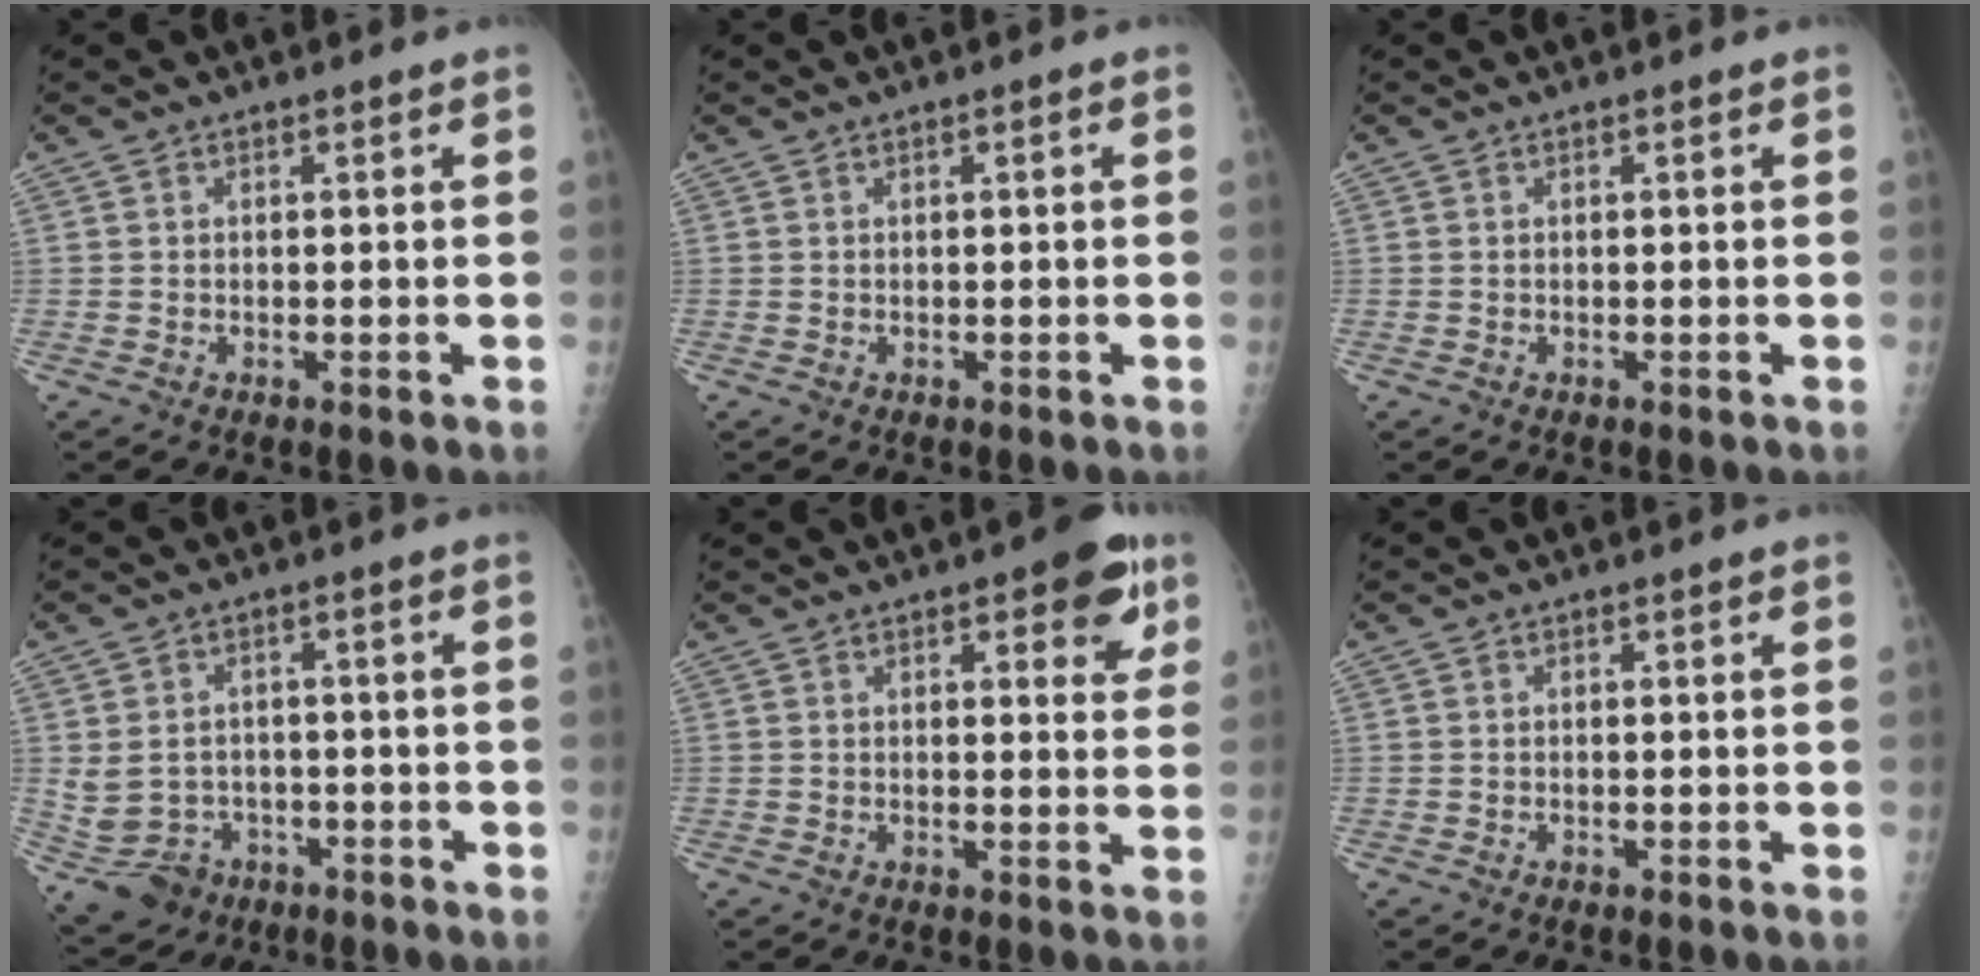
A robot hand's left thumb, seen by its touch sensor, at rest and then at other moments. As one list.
[{"total": 0.5, "force": [0.1, 0.1, 0.5], "torque": [-0.011, 0.000, 0.002]}, {"total": 0.0}, {"total": 8.8, "force": [-2.4, 7.8, 3.3], "torque": [-0.069, 0.021, -0.019]}, {"total": 8.0, "force": [3.9, 3.1, 6.2], "torque": [-0.047, -0.011, 0.041]}, {"total": 0.0}]